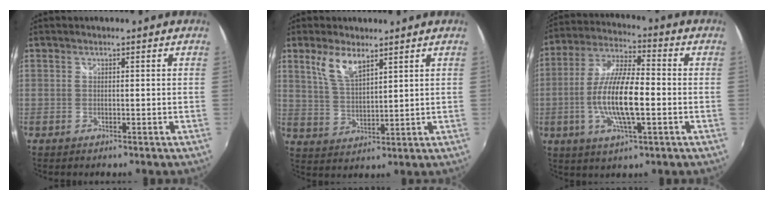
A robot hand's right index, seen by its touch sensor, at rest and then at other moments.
{"total": 6.7, "force": [4.3, 2.4, 4.6], "torque": [-0.092, 0.002, 0.090]}
{"total": 13.9, "force": [-2.8, 3.7, 13.1], "torque": [-0.266, -0.004, -0.054]}